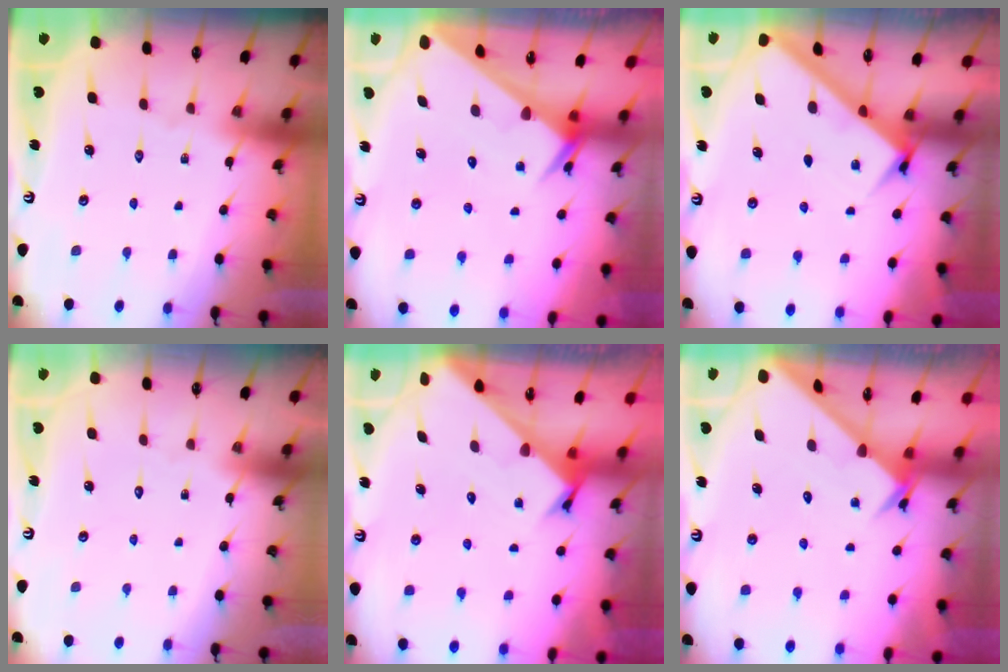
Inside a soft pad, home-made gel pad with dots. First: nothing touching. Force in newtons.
{"total": 2.8, "press": 2.8, "slide": 0.0}
{"total": 2.9, "press": 2.8, "slide": 0.2}
{"total": 1.7, "press": 1.6, "slide": 0.2}
{"total": 2.4, "press": 2.3, "slide": 0.3}
{"total": 2.6, "press": 2.6, "slide": 0.2}